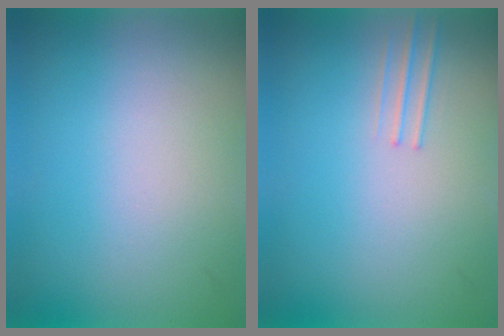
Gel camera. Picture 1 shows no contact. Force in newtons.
{"total": 1.1}